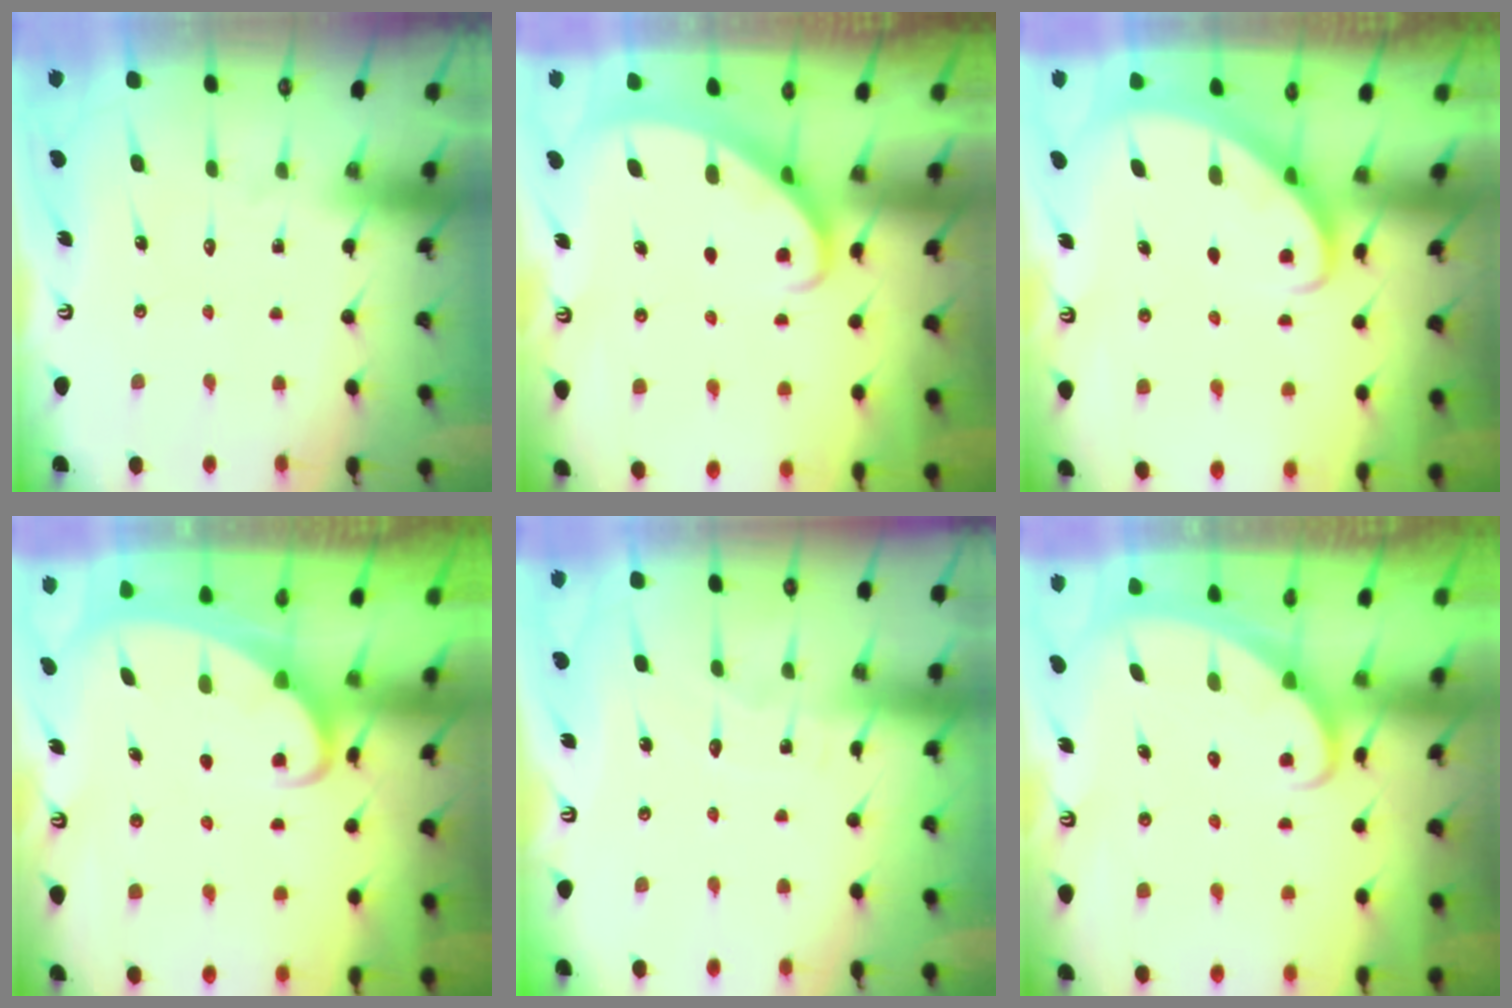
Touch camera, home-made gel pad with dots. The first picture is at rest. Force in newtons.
{"total": 2.3, "press": 2.3, "slide": 0.2}
{"total": 2.8, "press": 2.8, "slide": 0.2}
{"total": 2.2, "press": 2.2, "slide": 0.3}
{"total": 3.7, "press": 3.7, "slide": 0.2}
{"total": 2.1, "press": 2.1, "slide": 0.2}